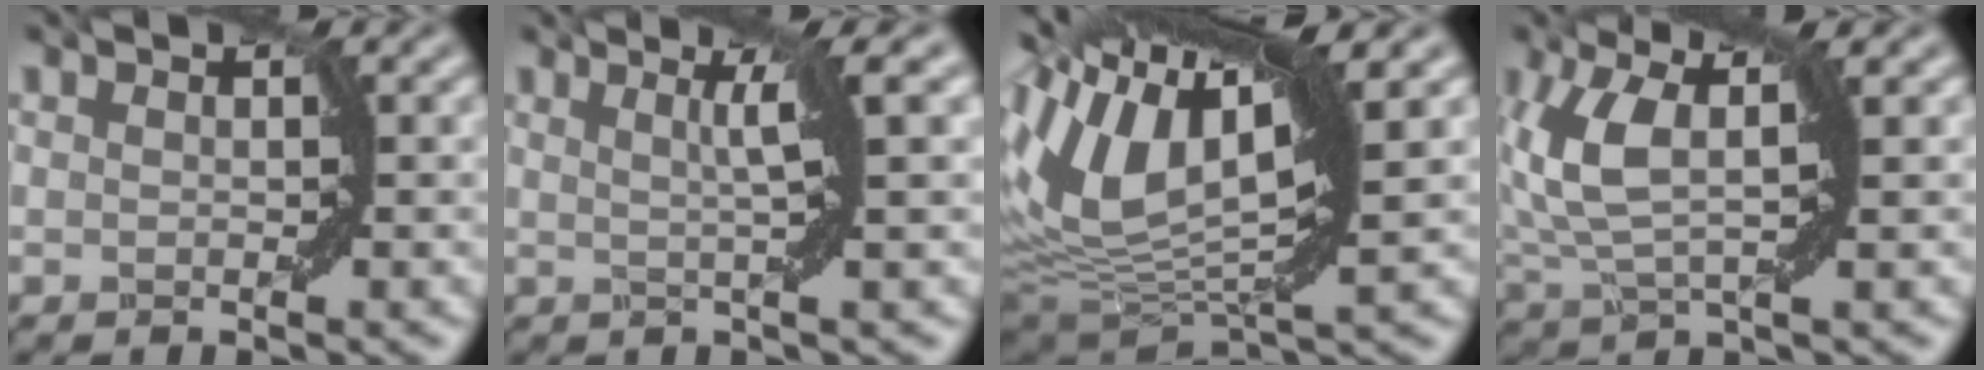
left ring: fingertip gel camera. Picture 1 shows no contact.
{"total": 3.8, "force": [1.2, 0.4, 3.5], "torque": [-0.049, 0.006, 0.020]}
{"total": 12.4, "force": [4.6, 5.5, 10.1], "torque": [-0.214, 0.021, 0.078]}
{"total": 6.2, "force": [1.3, 2.9, 5.3], "torque": [-0.130, 0.005, 0.025]}